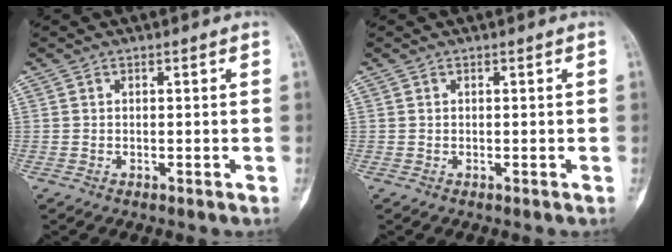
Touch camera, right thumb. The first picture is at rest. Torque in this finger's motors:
{"motor_torque": [0.03, 0.30, 0.03, -0.12, 0.12]}